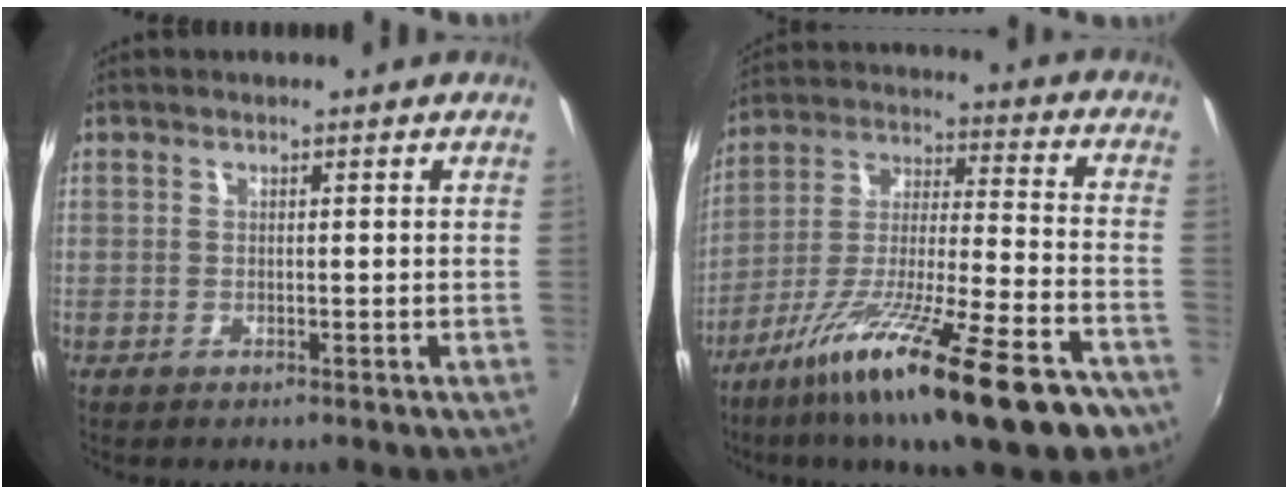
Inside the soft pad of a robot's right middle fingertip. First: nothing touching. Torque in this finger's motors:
{"motor_torque": [1.12, -1.02, 0.45, 0.21]}